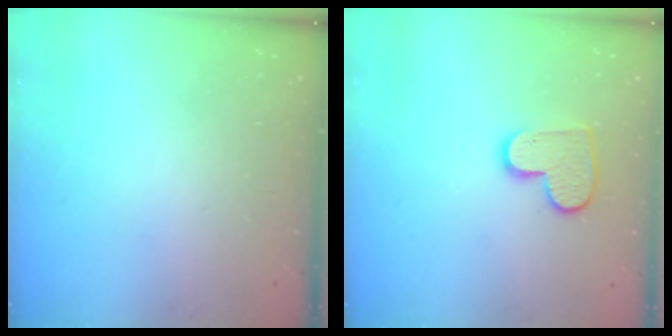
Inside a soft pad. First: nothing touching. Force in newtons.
{"total": 10.1, "press": 10.0, "slide": 0.6}